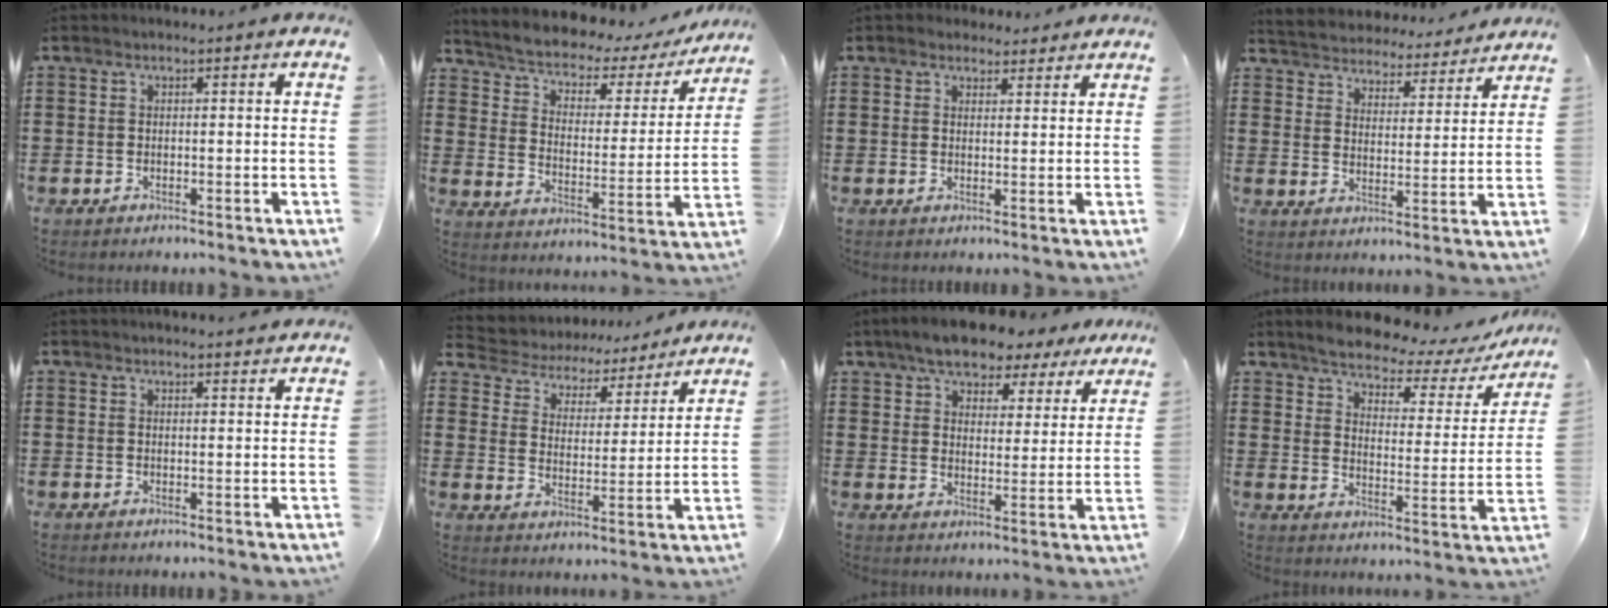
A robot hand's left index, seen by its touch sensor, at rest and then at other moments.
{"total": 3.5, "force": [2.8, 1.4, 1.4], "torque": [-0.047, -0.027, 0.038]}
{"total": 2.6, "force": [2.4, 1.1, 0.1], "torque": [-0.001, -0.002, 0.044]}
{"total": 4.5, "force": [4.4, 0.1, -0.7], "torque": [-0.017, -0.041, 0.072]}
{"total": 1.6, "force": [1.5, 0.1, 0.3], "torque": [-0.008, 0.001, 0.029]}
{"total": 4.1, "force": [4.0, 1.0, 0.1], "torque": [-0.031, -0.032, 0.061]}
{"total": 6.6, "force": [6.0, 1.7, 2.1], "torque": [-0.062, -0.017, 0.106]}
{"total": 4.9, "force": [4.5, 0.8, 1.6], "torque": [-0.048, -0.036, 0.071]}